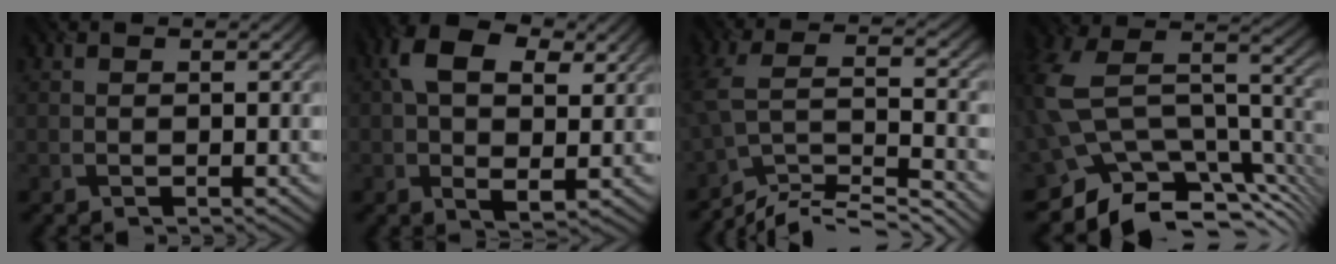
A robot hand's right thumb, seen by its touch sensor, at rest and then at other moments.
{"total": 8.9, "force": [1.8, 5.5, 6.7], "torque": [-0.146, -0.004, 0.029]}
{"total": 9.8, "force": [-8.2, 2.2, 4.8], "torque": [-0.097, 0.004, -0.155]}
{"total": 13.6, "force": [-6.4, 8.8, 8.1], "torque": [-0.196, -0.025, -0.098]}